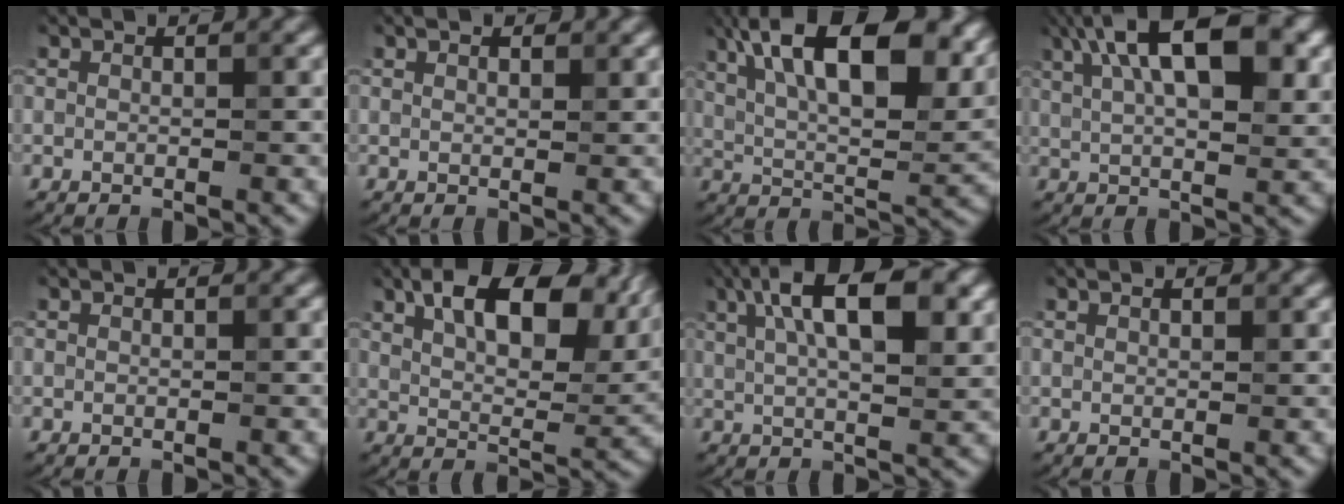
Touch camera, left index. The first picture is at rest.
{"total": 0.9, "force": [0.6, 0.4, 0.5], "torque": [-0.007, 0.000, 0.012]}
{"total": 16.6, "force": [7.9, 6.5, 13.1], "torque": [-0.195, 0.029, 0.114]}
{"total": 12.9, "force": [5.4, 5.6, 10.3], "torque": [-0.142, 0.028, 0.065]}
{"total": 0.0}
{"total": 10.7, "force": [4.7, 4.9, 8.2], "torque": [-0.127, 0.011, 0.079]}
{"total": 10.7, "force": [4.0, 4.0, 9.1], "torque": [-0.129, 0.018, 0.050]}
{"total": 0.6, "force": [0.4, 0.2, 0.3], "torque": [-0.005, 0.000, 0.008]}